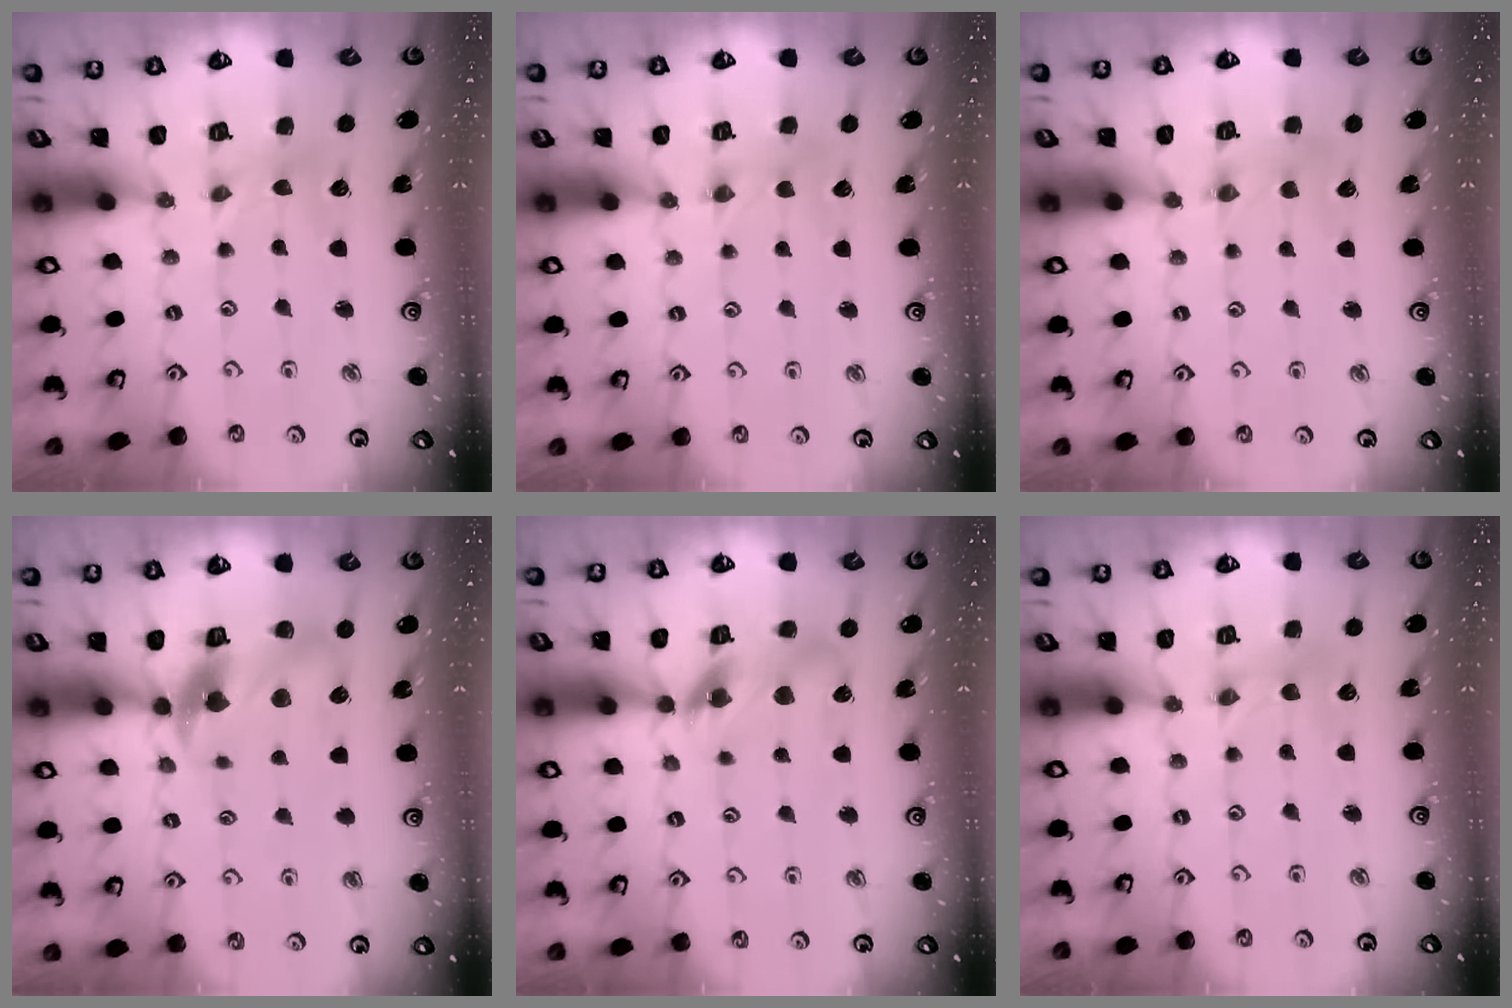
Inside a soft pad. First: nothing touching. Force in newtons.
{"total": 0.0}
{"total": 1.3, "press": 1.3, "slide": 0.3}
{"total": 11.4, "press": 11.3, "slide": 1.6}
{"total": 13.3, "press": 13.2, "slide": 1.6}
{"total": 0.6, "press": 0.6, "slide": 0.2}